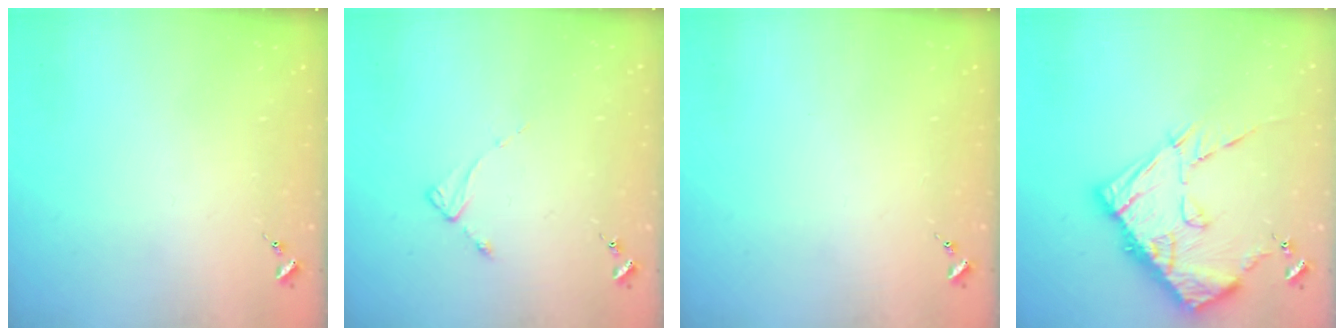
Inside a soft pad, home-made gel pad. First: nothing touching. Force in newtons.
{"total": 2.1, "press": 2.0, "slide": 0.4}
{"total": 0.0}
{"total": 18.0, "press": 17.9, "slide": 1.9}